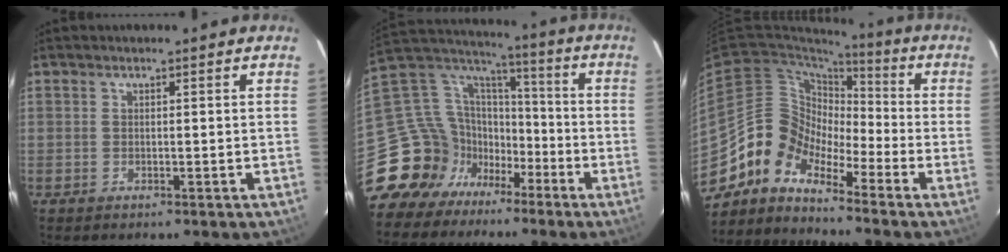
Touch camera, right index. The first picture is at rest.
{"total": 17.1, "force": [-10.5, 12.7, 4.4], "torque": [-0.103, 0.058, -0.191]}
{"total": 10.1, "force": [-6.7, 6.9, 3.0], "torque": [-0.055, 0.036, -0.158]}